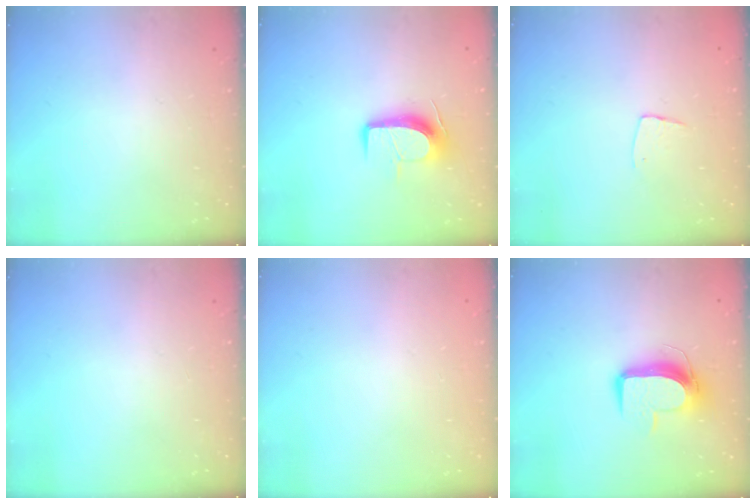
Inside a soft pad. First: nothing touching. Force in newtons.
{"total": 10.5, "press": 10.5, "slide": 0.9}
{"total": 5.3, "press": 5.3, "slide": 0.3}
{"total": 0.0}
{"total": 0.0}
{"total": 11.1, "press": 11.0, "slide": 1.0}